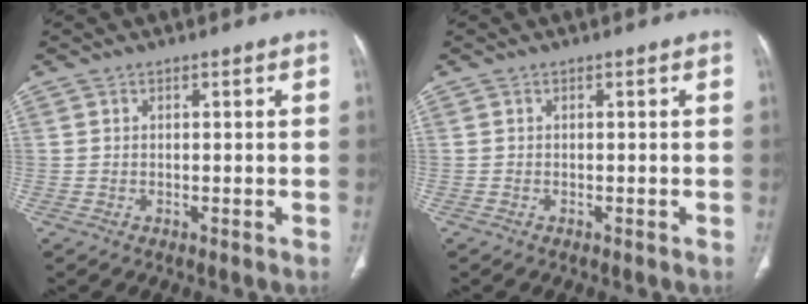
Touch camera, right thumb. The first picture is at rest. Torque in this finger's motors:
{"motor_torque": [-0.04, -0.02, 0.00, -0.05, 0.00]}